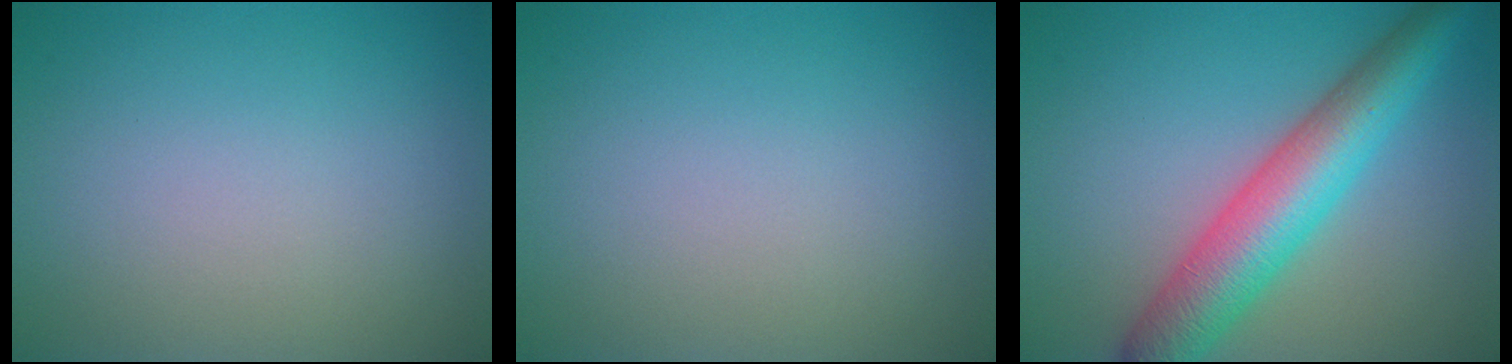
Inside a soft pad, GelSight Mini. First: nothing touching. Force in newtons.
{"total": 0.0}
{"total": 7.6, "press": 7.6, "slide": 0.1}